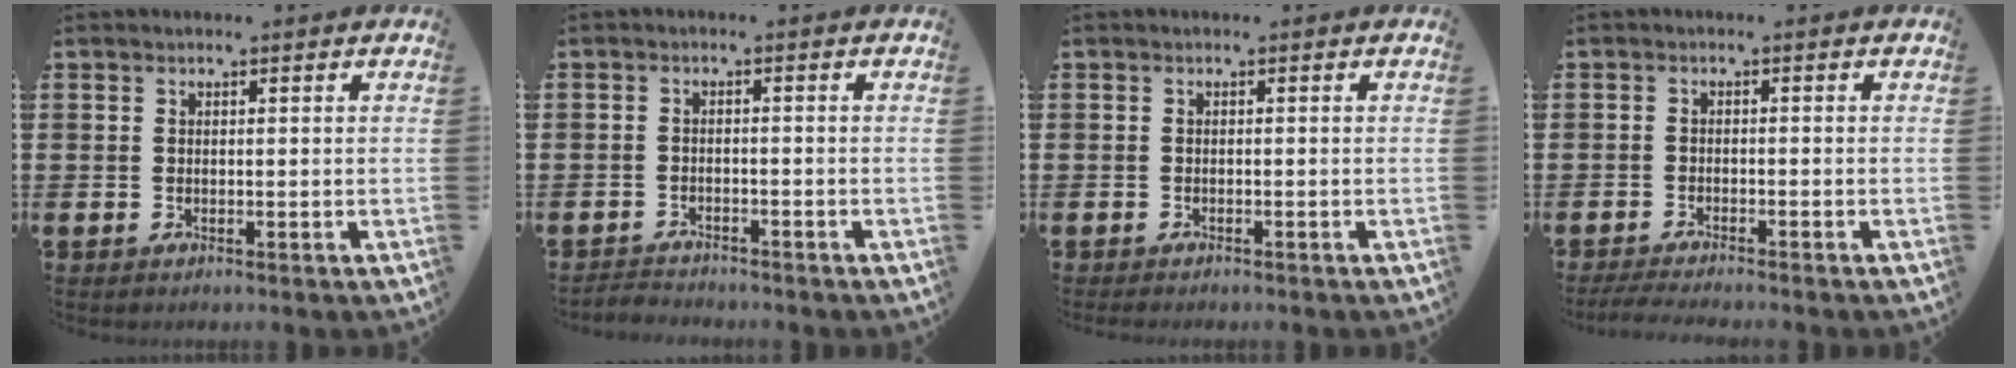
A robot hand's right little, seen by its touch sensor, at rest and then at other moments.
{"total": 1.7, "force": [-1.7, 0.1, -0.1], "torque": [-0.002, 0.003, -0.037]}
{"total": 0.0}
{"total": 1.7, "force": [-1.5, -0.1, 0.7], "torque": [-0.011, 0.003, -0.030]}